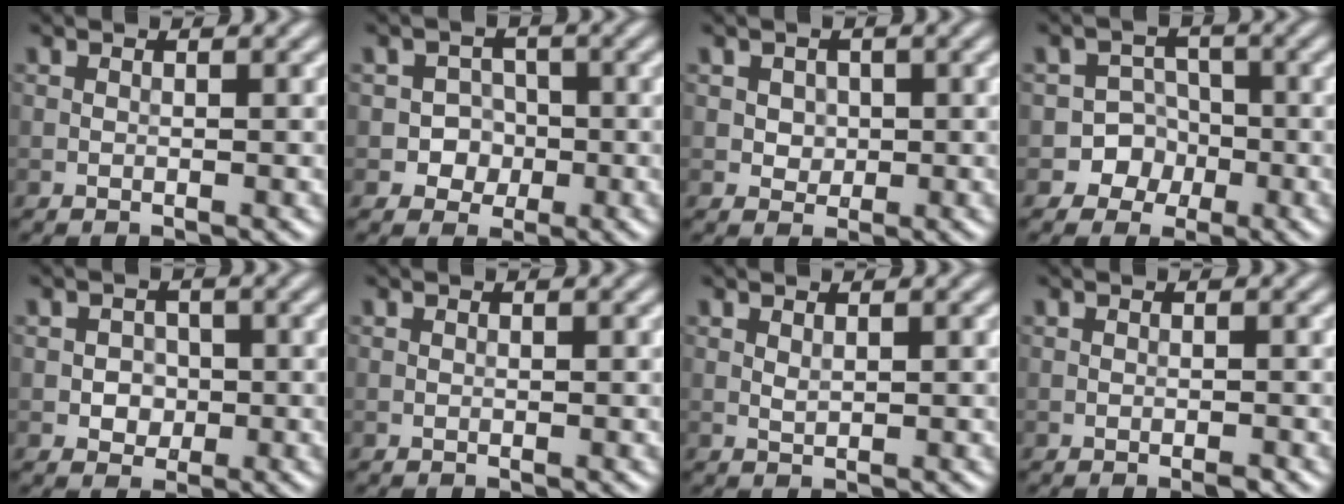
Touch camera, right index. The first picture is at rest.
{"total": 2.7, "force": [-0.7, 2.5, 0.7], "torque": [0.008, 0.002, -0.024]}
{"total": 1.7, "force": [0.3, 1.5, 0.7], "torque": [-0.011, -0.001, 0.011]}
{"total": 4.2, "force": [-1.8, 3.8, 0.4], "torque": [0.032, 0.005, -0.047]}
{"total": 2.0, "force": [-0.3, 1.8, 0.8], "torque": [0.000, -0.001, -0.010]}
{"total": 0.0}
{"total": 0.6, "force": [0.4, 0.2, 0.4], "torque": [-0.012, -0.002, 0.009]}
{"total": 0.7, "force": [-0.5, 0.1, 0.5], "torque": [-0.005, 0.000, -0.007]}